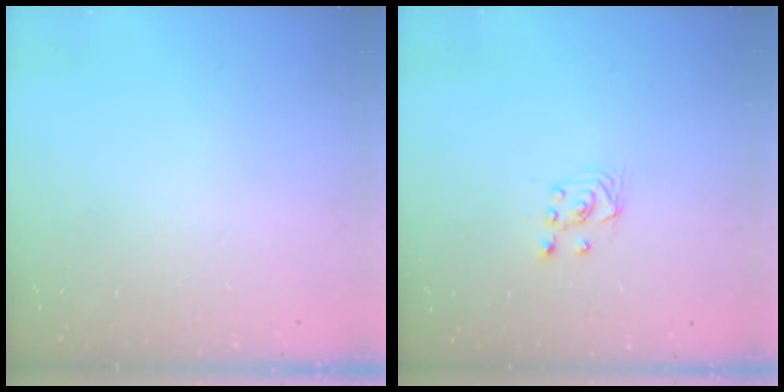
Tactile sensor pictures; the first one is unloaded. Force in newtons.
{"total": 2.9, "press": 2.7, "slide": 1.0}